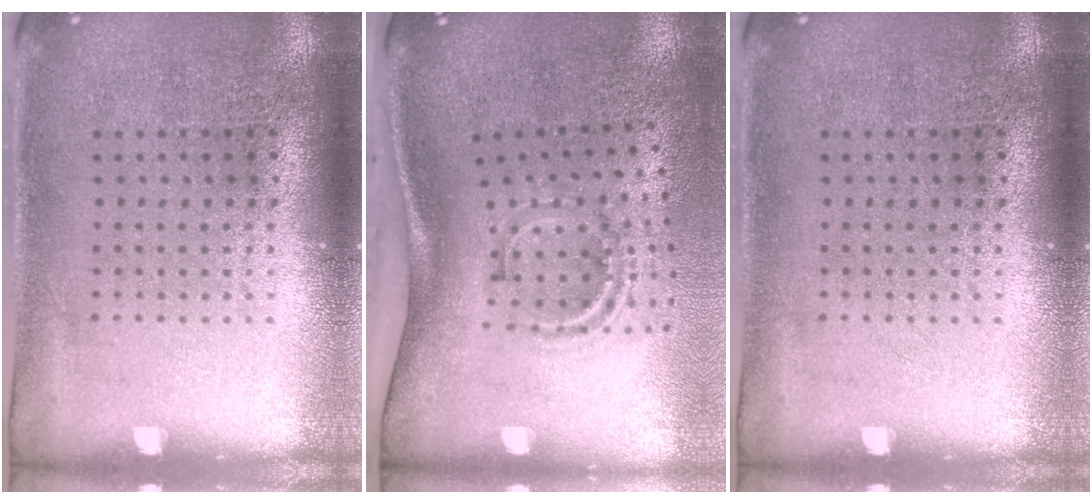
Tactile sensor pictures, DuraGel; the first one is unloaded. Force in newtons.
{"total": 2.1, "press": 1.2, "slide": 1.7}
{"total": 0.0}